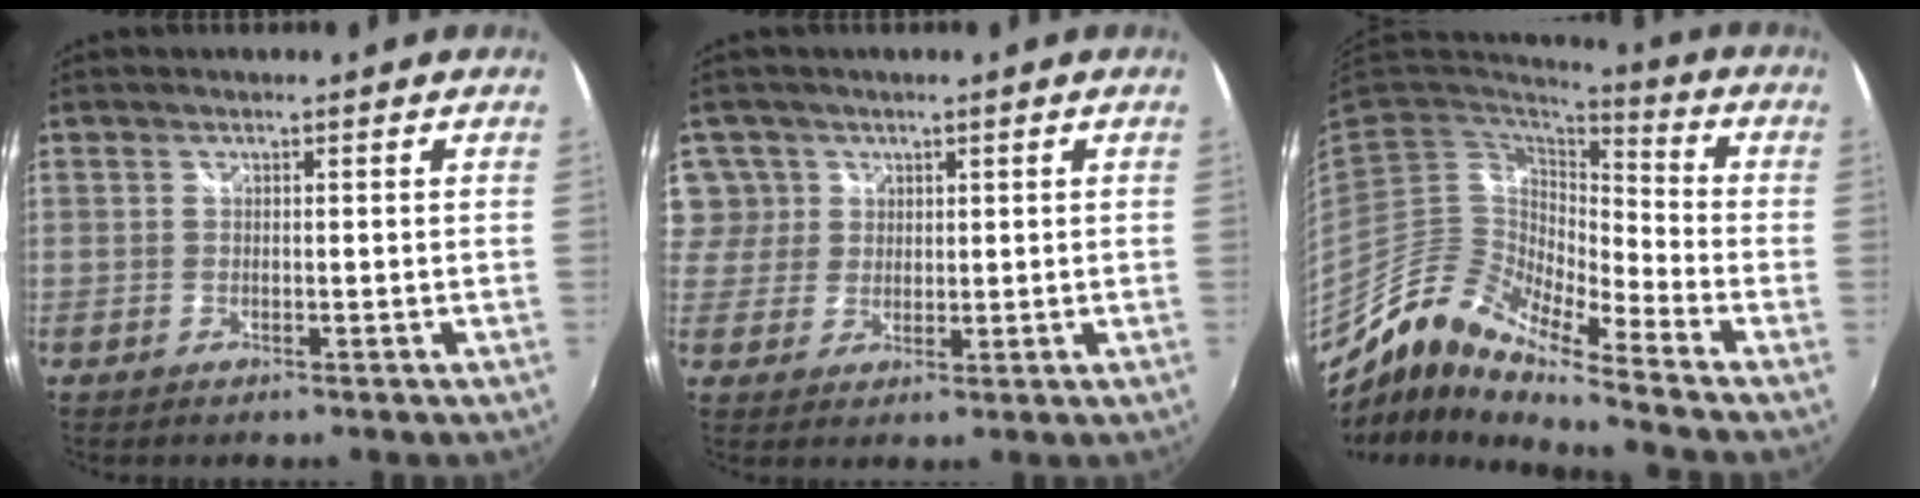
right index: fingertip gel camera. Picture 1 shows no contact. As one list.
[{"total": 5.6, "force": [2.3, 5.1, 0.3], "torque": [0.016, 0.012, 0.041]}, {"total": 11.3, "force": [-8.8, 1.4, 6.9], "torque": [-0.110, -0.004, -0.181]}]